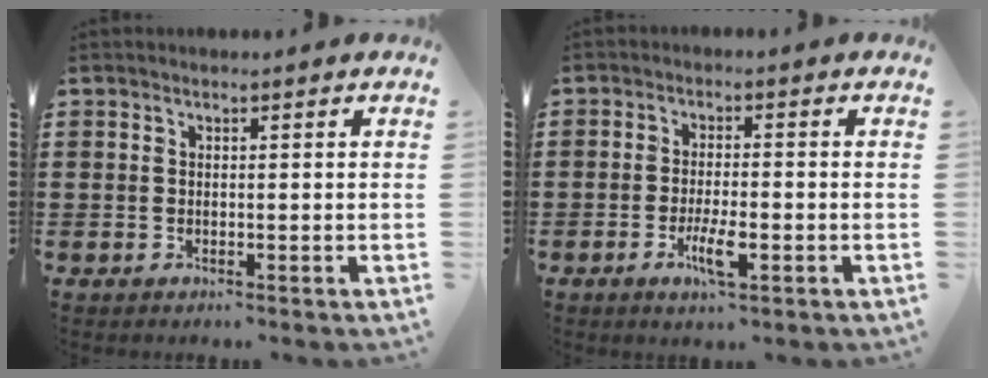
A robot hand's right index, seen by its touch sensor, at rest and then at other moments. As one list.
[{"total": 4.9, "force": [-2.1, 1.3, 4.3], "torque": [-0.090, -0.007, -0.040]}]